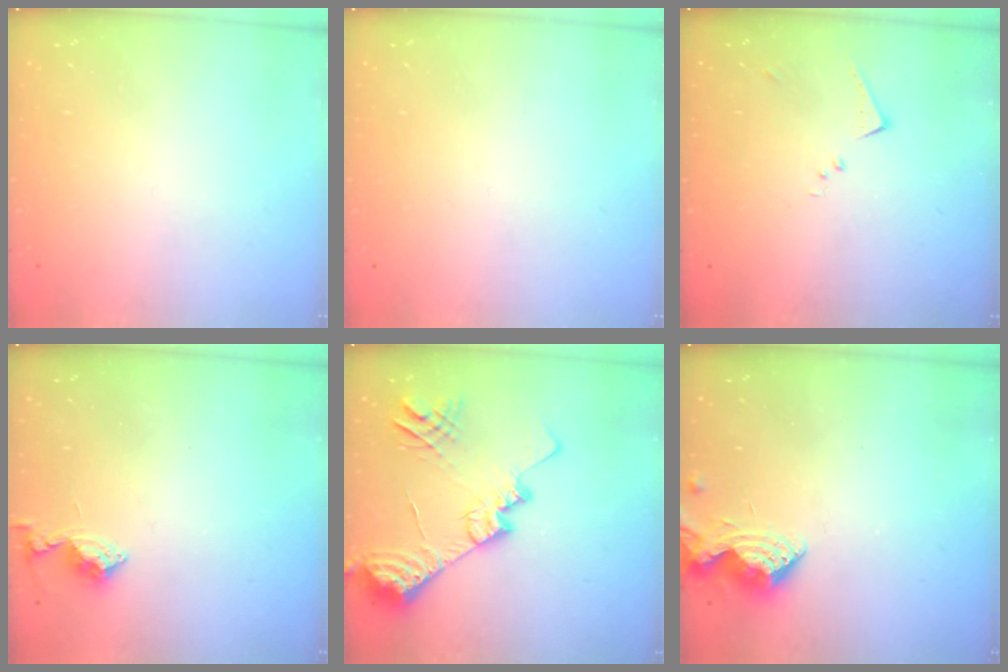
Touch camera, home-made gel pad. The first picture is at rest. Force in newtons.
{"total": 0.0}
{"total": 6.6, "press": 6.6, "slide": 0.1}
{"total": 8.5, "press": 8.5, "slide": 0.6}
{"total": 19.8, "press": 19.7, "slide": 2.0}
{"total": 7.6, "press": 7.6, "slide": 0.5}